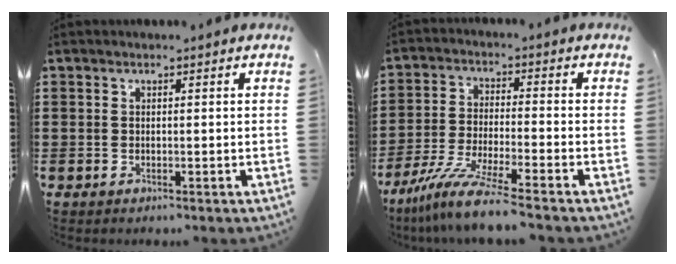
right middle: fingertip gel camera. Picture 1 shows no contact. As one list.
[{"total": 8.6, "force": [-7.3, -0.4, 4.6], "torque": [-0.098, -0.013, -0.144]}]